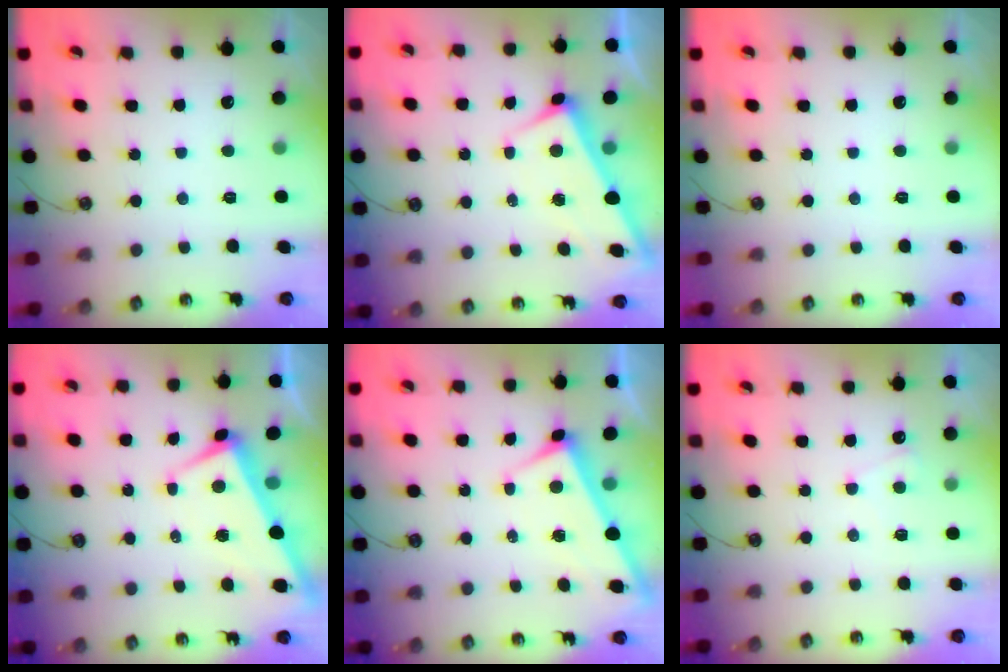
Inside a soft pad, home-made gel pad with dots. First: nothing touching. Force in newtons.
{"total": 4.6, "press": 4.6, "slide": 0.1}
{"total": 0.0}
{"total": 2.5, "press": 2.4, "slide": 0.7}
{"total": 3.1, "press": 3.1, "slide": 0.0}
{"total": 2.5, "press": 2.4, "slide": 0.4}